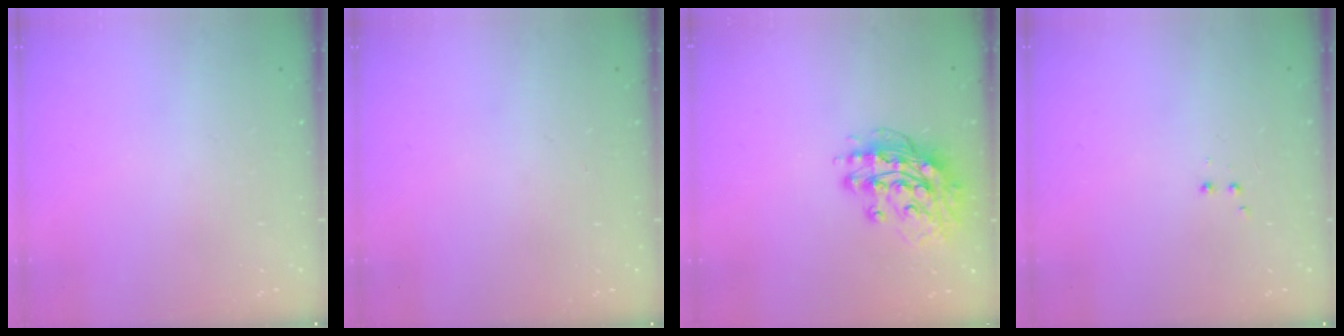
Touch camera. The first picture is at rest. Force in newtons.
{"total": 0.0}
{"total": 13.5, "press": 13.4, "slide": 1.3}
{"total": 2.0, "press": 1.8, "slide": 0.9}